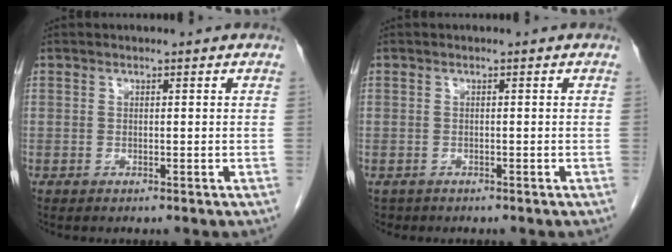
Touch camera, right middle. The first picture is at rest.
{"total": 1.2, "force": [-0.9, 0.8, 0.0], "torque": [-0.011, 0.000, -0.012]}